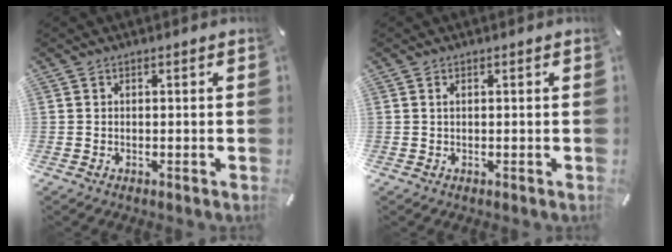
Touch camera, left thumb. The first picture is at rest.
{"total": 0.6, "force": [0.1, 0.1, 0.6], "torque": [-0.012, -0.002, 0.002]}